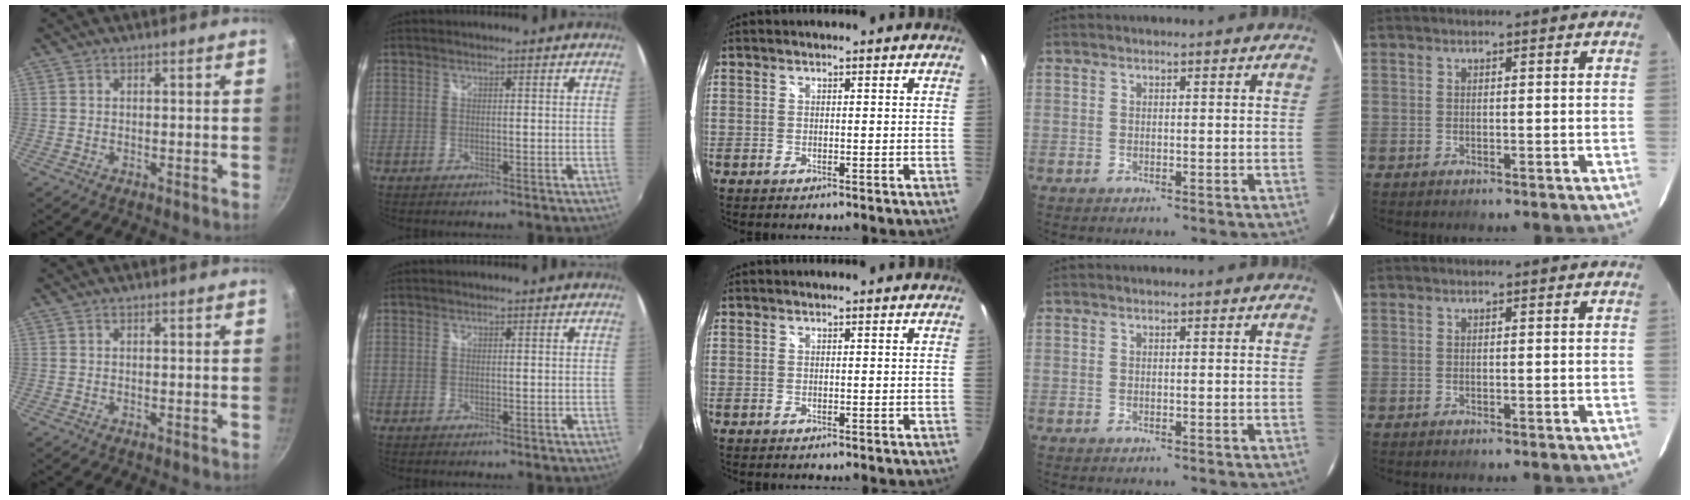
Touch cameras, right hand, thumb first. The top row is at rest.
{}